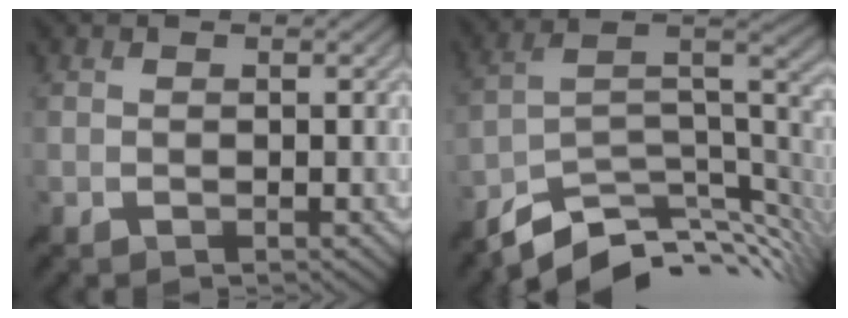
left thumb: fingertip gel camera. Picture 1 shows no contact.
{"total": 10.5, "force": [-7.0, 4.0, 6.7], "torque": [-0.128, 0.002, -0.121]}